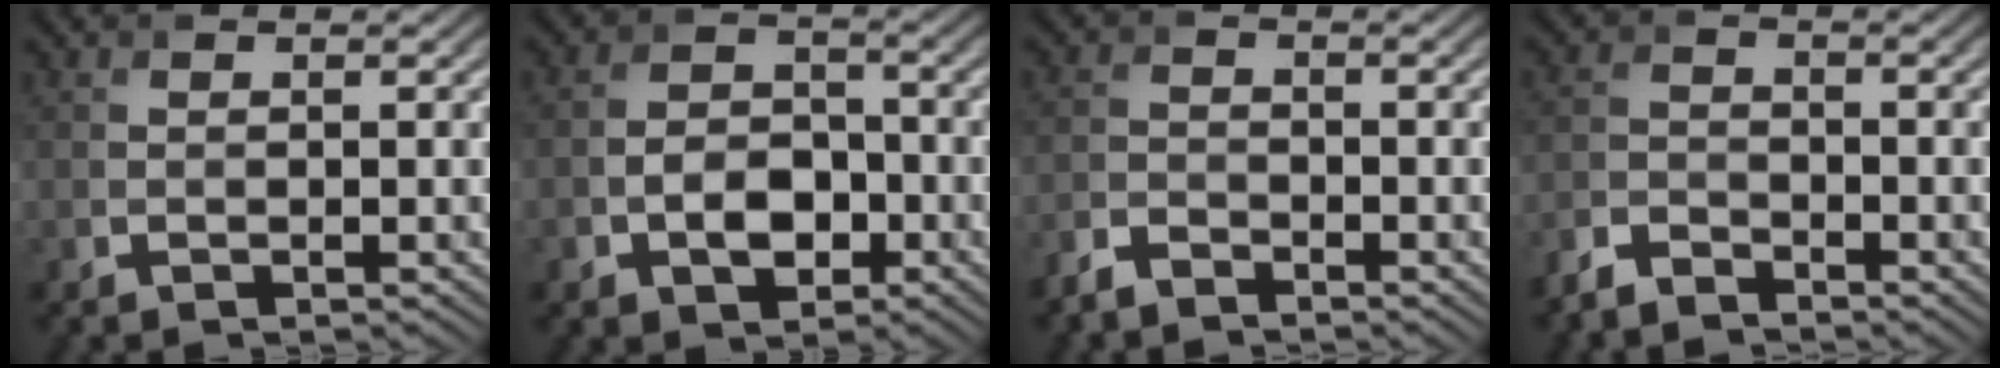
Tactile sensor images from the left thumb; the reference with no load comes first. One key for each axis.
{"total": 5.1, "fx": -2.0, "fy": 3.5, "fz": 3.2, "tx": -0.055, "ty": 0.000, "tz": -0.043}
{"total": 2.9, "fx": -2.6, "fy": 0.8, "fz": 1.0, "tx": -0.024, "ty": -0.005, "tz": -0.061}
{"total": 3.6, "fx": -3.3, "fy": 1.0, "fz": 1.1, "tx": -0.025, "ty": -0.005, "tz": -0.077}